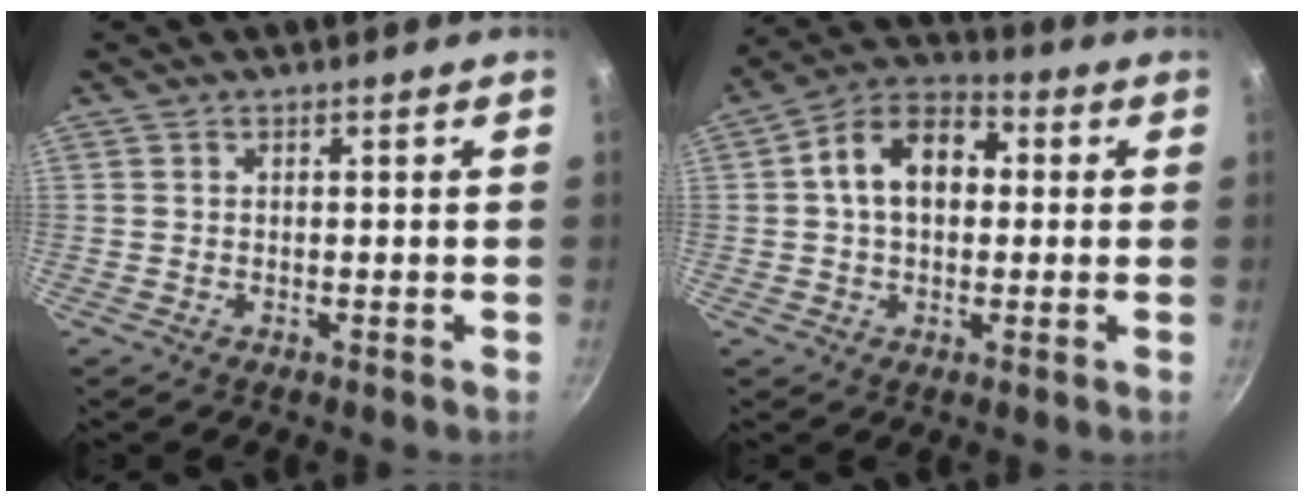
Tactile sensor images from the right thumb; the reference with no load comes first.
{"total": 12.0, "force": [1.4, 8.3, 8.6], "torque": [-0.108, 0.031, 0.004]}